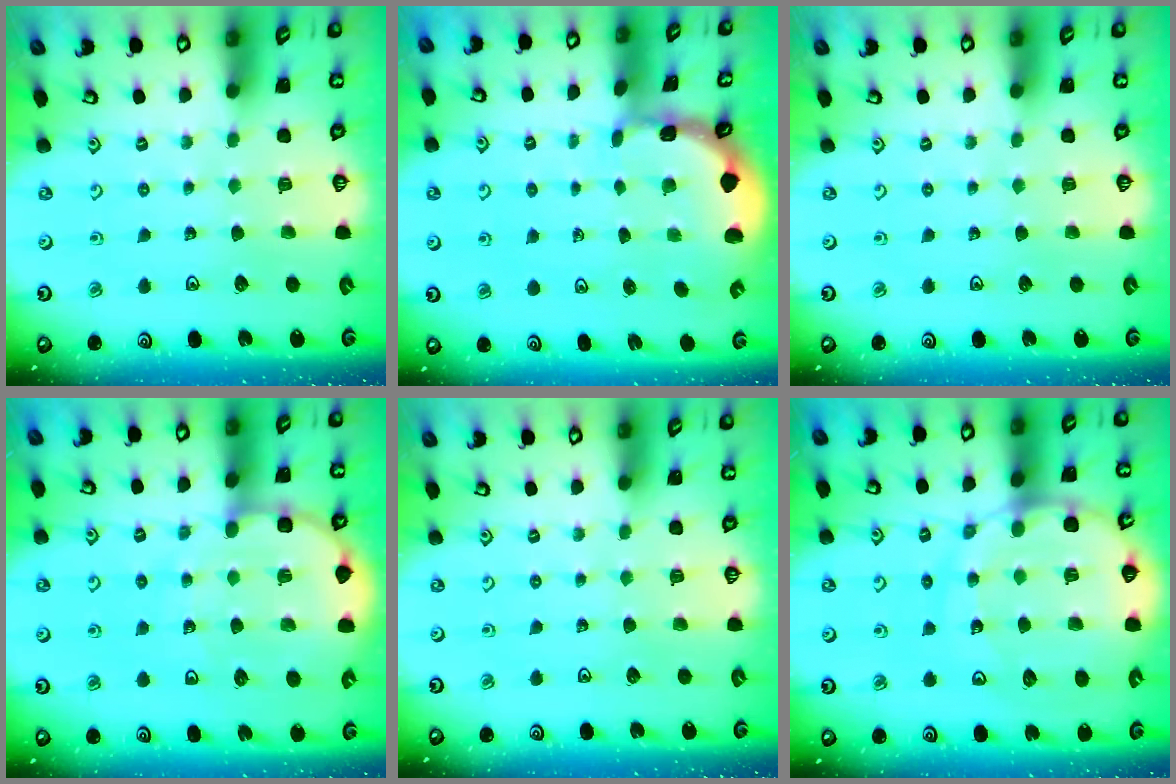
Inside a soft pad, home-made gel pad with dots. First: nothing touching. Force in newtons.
{"total": 1.0, "press": 1.0, "slide": 0.0}
{"total": 0.0}
{"total": 8.5, "press": 8.3, "slide": 1.8}
{"total": 0.0}
{"total": 16.2, "press": 16.1, "slide": 1.9}